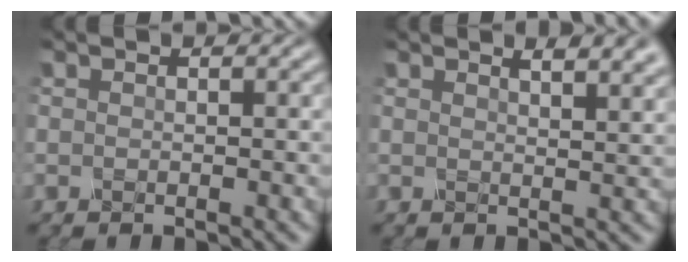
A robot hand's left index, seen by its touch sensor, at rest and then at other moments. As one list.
[{"total": 5.2, "force": [3.6, 2.0, 3.2], "torque": [-0.014, 0.025, 0.019]}]